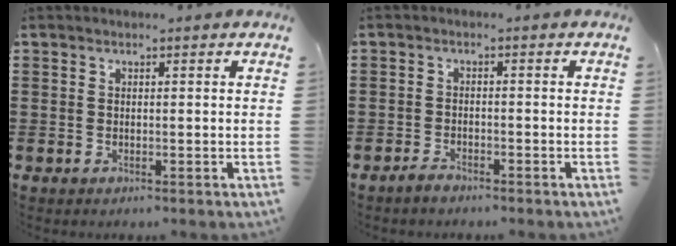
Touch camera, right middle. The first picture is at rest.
{"total": 1.5, "force": [-1.4, 0.4, 0.5], "torque": [-0.012, 0.000, -0.028]}